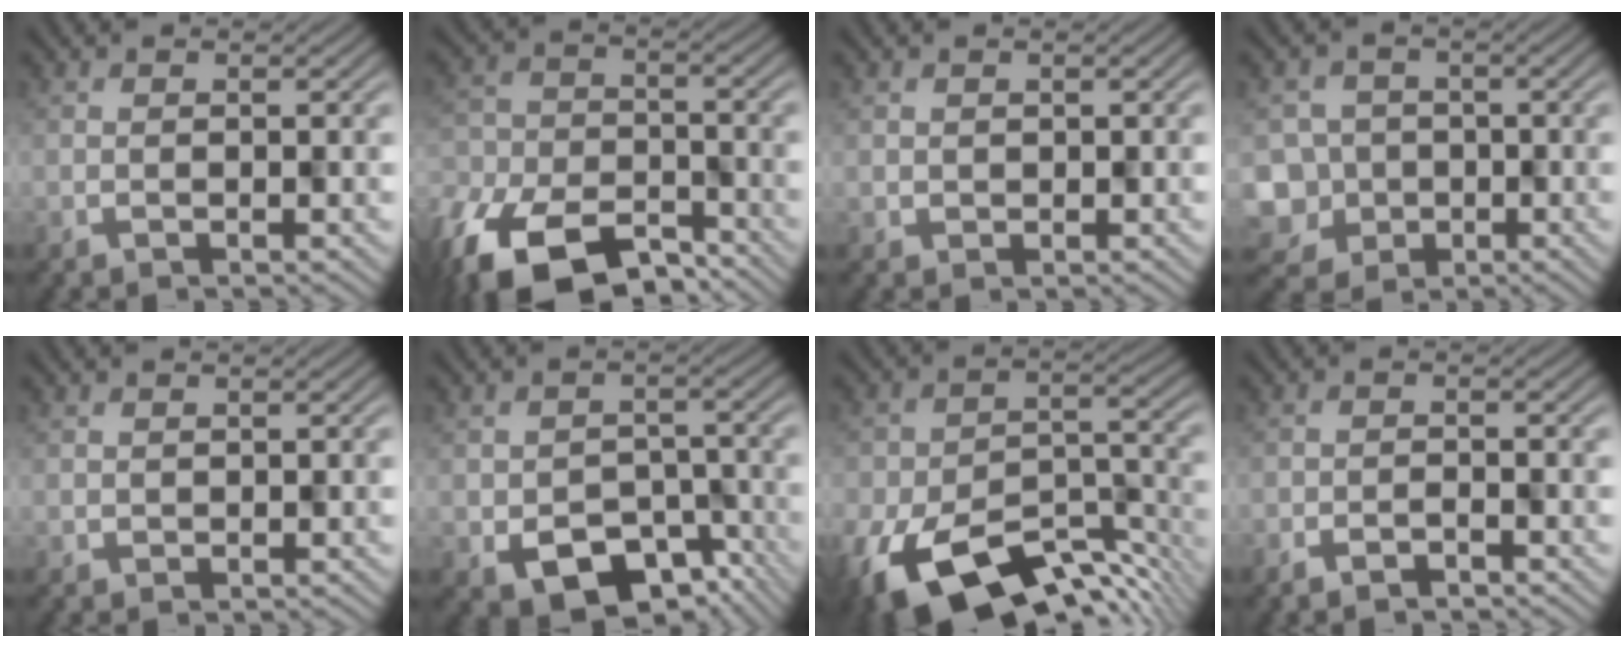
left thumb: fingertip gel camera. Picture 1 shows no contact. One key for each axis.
{"total": 14.3, "fx": -10.2, "fy": 7.2, "fz": 6.9, "tx": -0.183, "ty": -0.045, "tz": -0.169}
{"total": 0.9, "fx": 0.4, "fy": 0.6, "fz": -0.6, "tx": 0.012, "ty": -0.004, "tz": 0.008}
{"total": 8.8, "fx": -3.9, "fy": 7.8, "fz": 1.4, "tx": -0.060, "ty": -0.037, "tz": -0.084}
{"total": 0.6, "fx": 0.2, "fy": 0.4, "fz": -0.4, "tx": 0.009, "ty": -0.003, "tz": 0.005}
{"total": 8.3, "fx": -3.7, "fy": 5.7, "fz": 4.7, "tx": -0.079, "ty": -0.032, "tz": -0.046}
{"total": 14.9, "fx": -8.8, "fy": 7.4, "fz": 9.5, "tx": -0.193, "ty": -0.042, "tz": -0.137}
{"total": 1.9, "fx": -1.6, "fy": 0.6, "fz": 0.8, "tx": -0.015, "ty": 0.000, "tz": -0.026}